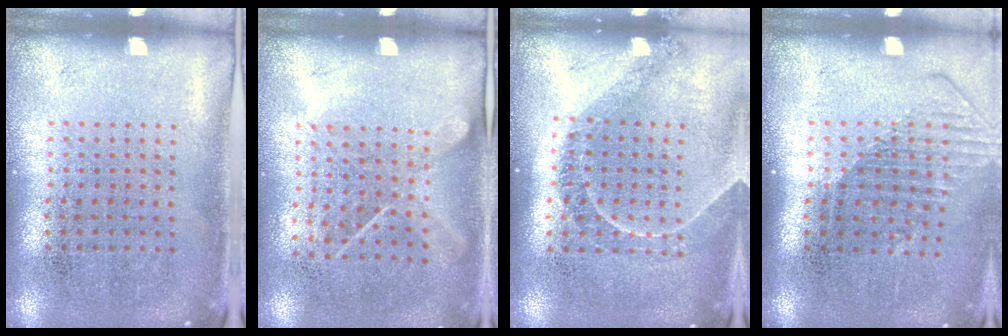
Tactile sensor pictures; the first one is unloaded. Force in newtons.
{"total": 1.2, "press": 0.9, "slide": 0.8}
{"total": 1.2, "press": 1.2, "slide": 0.4}
{"total": 1.6, "press": 1.1, "slide": 1.1}